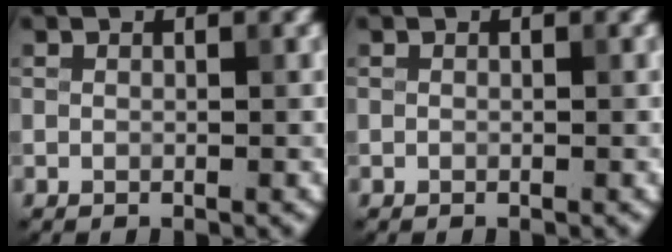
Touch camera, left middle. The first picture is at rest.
{"total": 0.0}